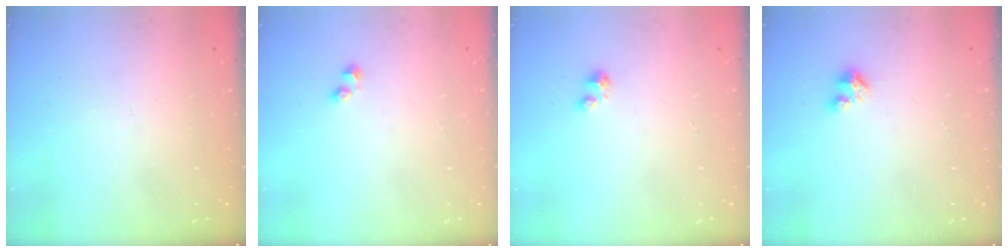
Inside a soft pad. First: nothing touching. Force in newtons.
{"total": 1.5, "press": 1.2, "slide": 0.8}
{"total": 1.6, "press": 1.6, "slide": 0.1}
{"total": 2.5, "press": 2.5, "slide": 0.3}